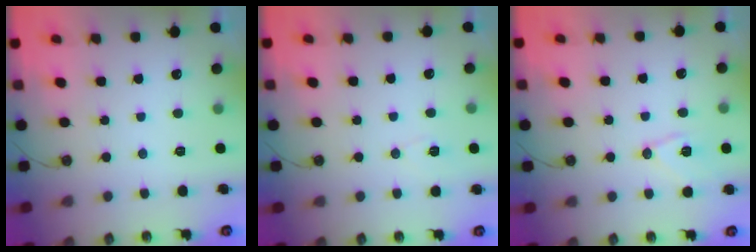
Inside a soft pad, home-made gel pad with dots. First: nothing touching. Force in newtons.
{"total": 3.6, "press": 2.5, "slide": 2.6}
{"total": 9.9, "press": 9.8, "slide": 1.1}